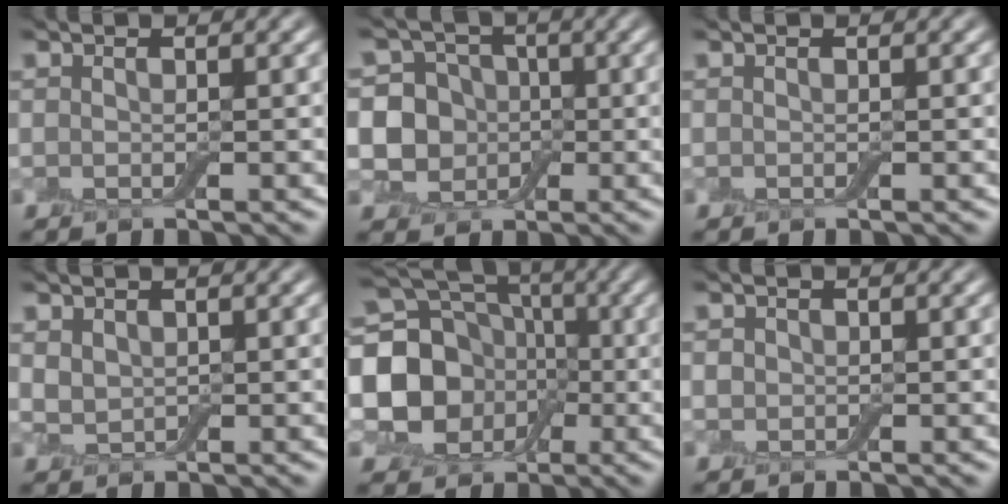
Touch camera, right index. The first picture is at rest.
{"total": 7.9, "force": [0.2, 7.3, 2.9], "torque": [-0.045, 0.028, -0.030]}
{"total": 0.0}
{"total": 1.5, "force": [0.8, 1.1, 0.7], "torque": [-0.015, -0.001, 0.019]}
{"total": 13.4, "force": [-0.3, 11.8, 6.4], "torque": [-0.129, 0.008, -0.037]}
{"total": 0.8, "force": [0.1, 0.8, 0.2], "torque": [0.000, 0.000, -0.002]}